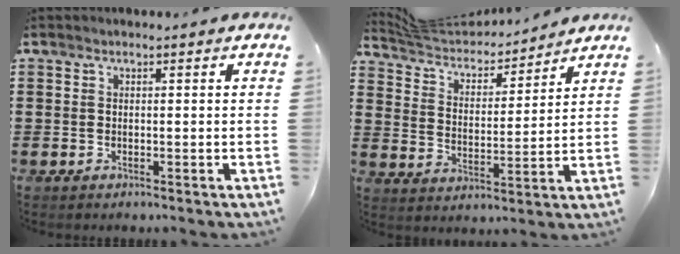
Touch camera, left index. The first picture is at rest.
{"total": 5.2, "force": [5.0, 1.0, 0.9], "torque": [-0.047, -0.035, 0.084]}